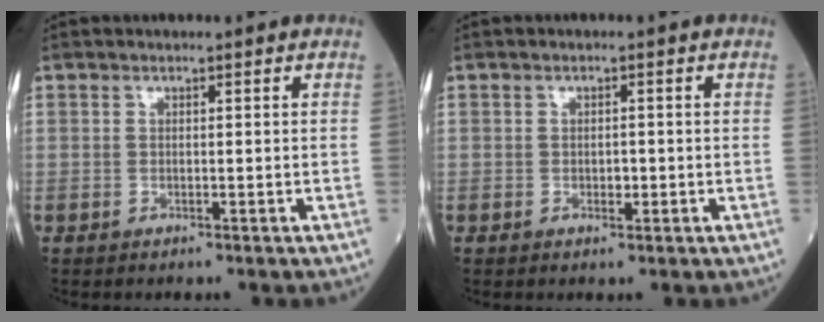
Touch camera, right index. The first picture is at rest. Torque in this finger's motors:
{"motor_torque": [-0.05, -0.02, -0.01, 0.00]}